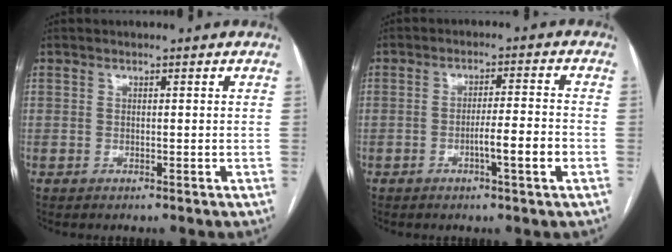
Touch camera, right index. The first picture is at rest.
{"total": 5.4, "force": [-2.0, -0.1, 5.0], "torque": [-0.077, 0.000, -0.031]}